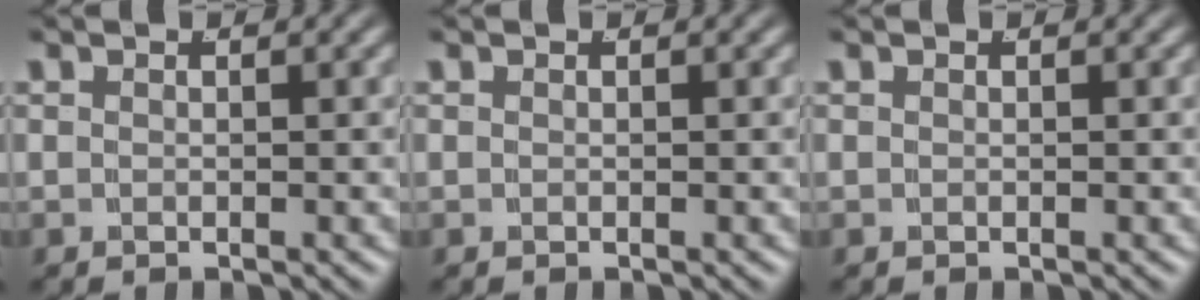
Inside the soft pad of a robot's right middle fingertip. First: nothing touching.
{"total": 0.0}
{"total": 0.0}